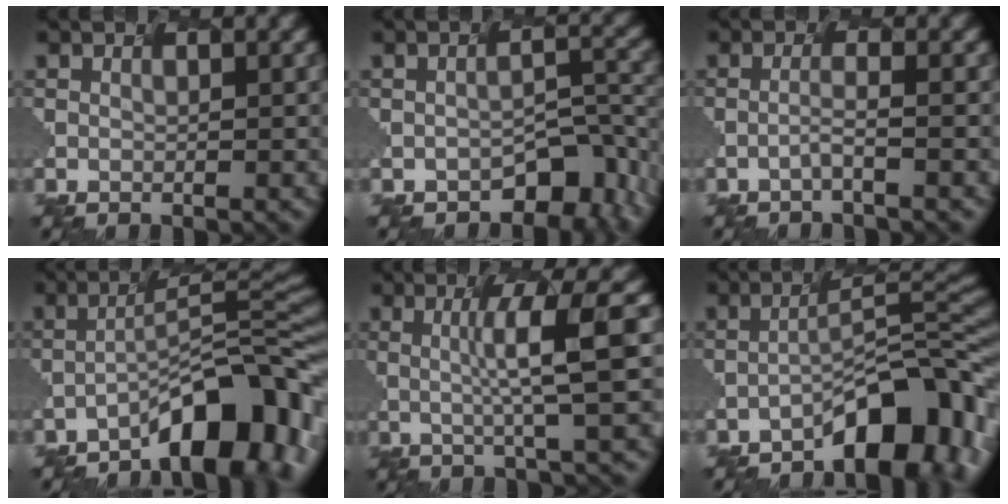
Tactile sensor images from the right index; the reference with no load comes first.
{"total": 5.9, "force": [-4.4, 2.3, 3.1], "torque": [-0.035, -0.010, -0.047]}
{"total": 1.6, "force": [-1.4, -0.5, 0.5], "torque": [-0.020, 0.006, -0.021]}
{"total": 9.2, "force": [-6.3, 2.1, 6.4], "torque": [-0.087, 0.019, -0.094]}
{"total": 4.6, "force": [-0.2, -0.1, 4.6], "torque": [-0.090, 0.006, 0.012]}
{"total": 8.4, "force": [-5.7, 2.2, 5.7], "torque": [-0.076, 0.017, -0.083]}